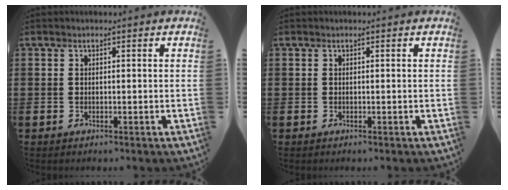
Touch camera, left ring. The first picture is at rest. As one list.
[{"total": 0.0}]